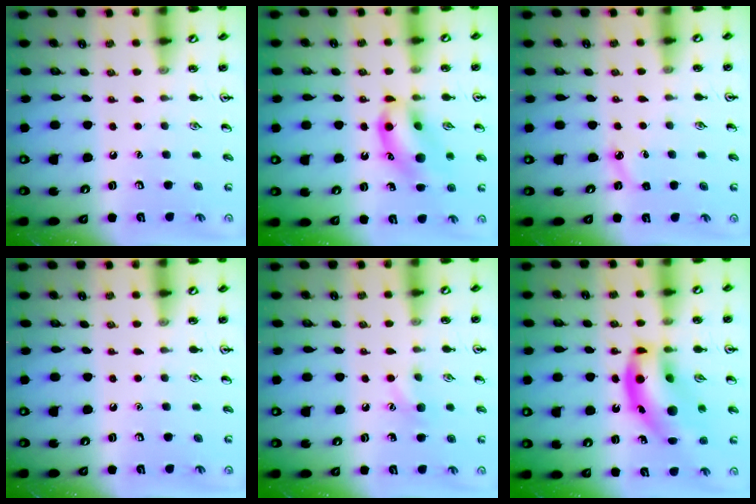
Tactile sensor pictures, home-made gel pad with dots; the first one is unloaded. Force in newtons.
{"total": 13.8, "press": 13.6, "slide": 2.4}
{"total": 3.1, "press": 3.0, "slide": 0.9}
{"total": 0.0}
{"total": 6.7, "press": 6.4, "slide": 2.1}
{"total": 17.3, "press": 16.7, "slide": 4.8}